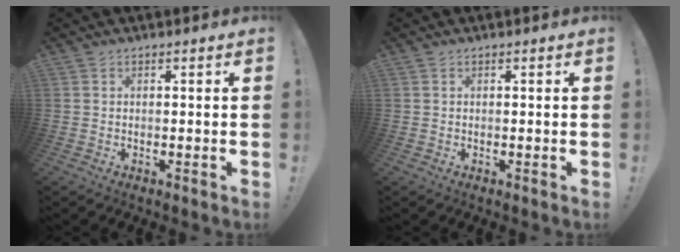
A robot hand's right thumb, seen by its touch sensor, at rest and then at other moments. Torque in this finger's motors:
{"motor_torque": [0.17, 0.33, 0.16, -0.22, -0.10]}